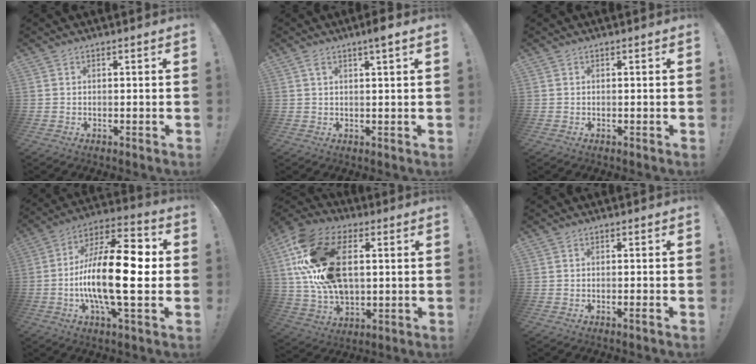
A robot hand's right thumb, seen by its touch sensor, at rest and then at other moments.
{"total": 3.4, "force": [1.7, 0.1, 3.0], "torque": [-0.053, -0.002, 0.025]}
{"total": 0.0}
{"total": 22.8, "force": [-2.3, 7.2, 21.5], "torque": [-0.386, 0.003, -0.041]}
{"total": 24.6, "force": [5.6, 15.6, 18.2], "torque": [-0.353, -0.009, 0.104]}
{"total": 1.3, "force": [-0.5, -0.2, 1.2], "torque": [-0.028, 0.001, -0.007]}